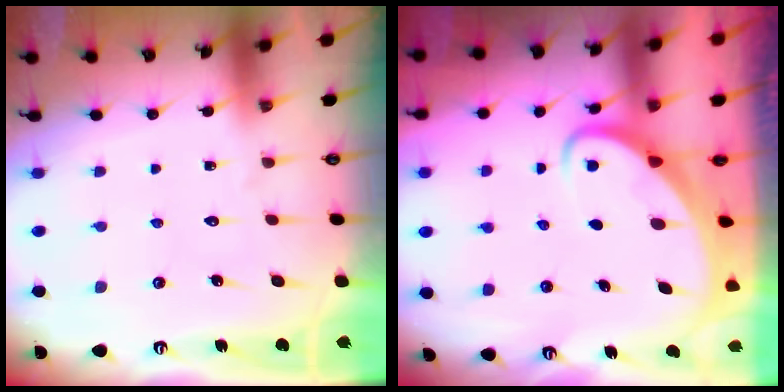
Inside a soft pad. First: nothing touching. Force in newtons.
{"total": 2.8, "press": 2.8, "slide": 0.4}